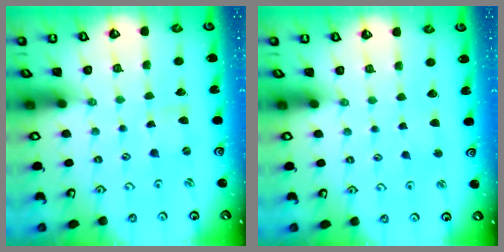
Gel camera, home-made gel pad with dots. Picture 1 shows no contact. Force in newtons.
{"total": 1.8, "press": 1.7, "slide": 0.3}